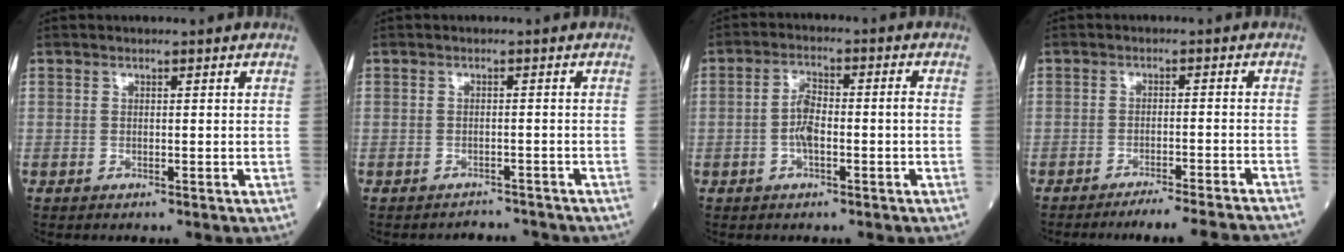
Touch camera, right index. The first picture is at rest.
{"total": 3.8, "force": [-3.7, 0.9, -0.3], "torque": [0.008, -0.001, -0.047]}
{"total": 4.9, "force": [-1.1, 1.4, 4.6], "torque": [-0.099, 0.013, -0.023]}
{"total": 13.2, "force": [-12.4, -0.9, 4.4], "torque": [-0.031, -0.022, -0.161]}